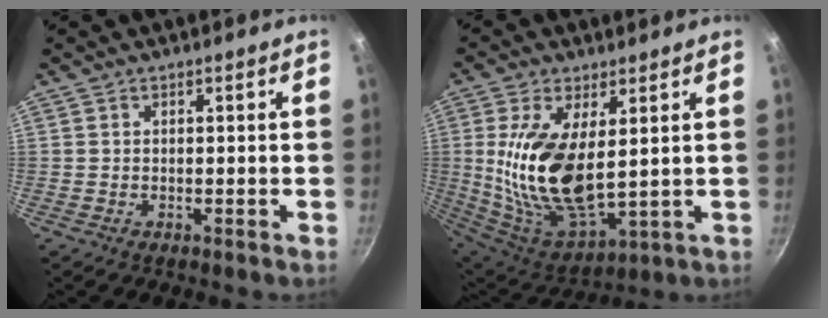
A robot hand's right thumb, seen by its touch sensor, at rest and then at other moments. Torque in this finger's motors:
{"motor_torque": [1.04, 1.44, 2.07, -0.14, 0.20]}